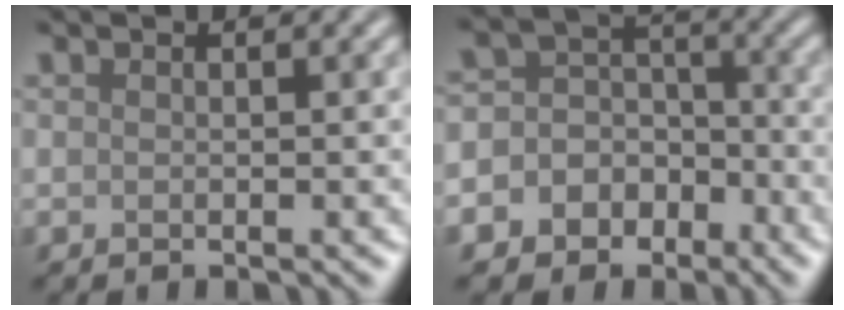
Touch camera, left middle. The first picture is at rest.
{"total": 8.8, "force": [-4.4, 7.4, 1.7], "torque": [-0.025, 0.006, -0.088]}